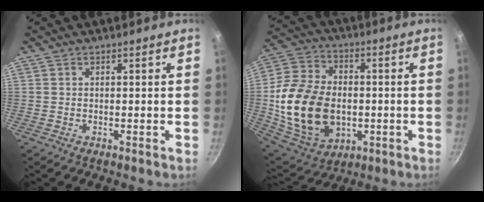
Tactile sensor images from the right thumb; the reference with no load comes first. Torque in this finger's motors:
{"motor_torque": [-0.37, 1.52, 1.68, -0.57, 0.38]}